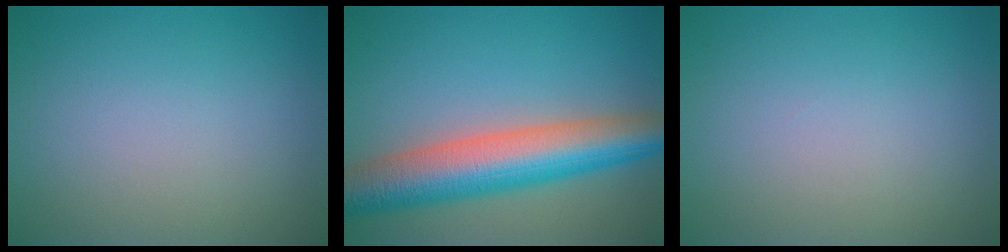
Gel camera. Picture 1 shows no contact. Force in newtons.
{"total": 9.3, "press": 9.3, "slide": 0.5}
{"total": 0.0}